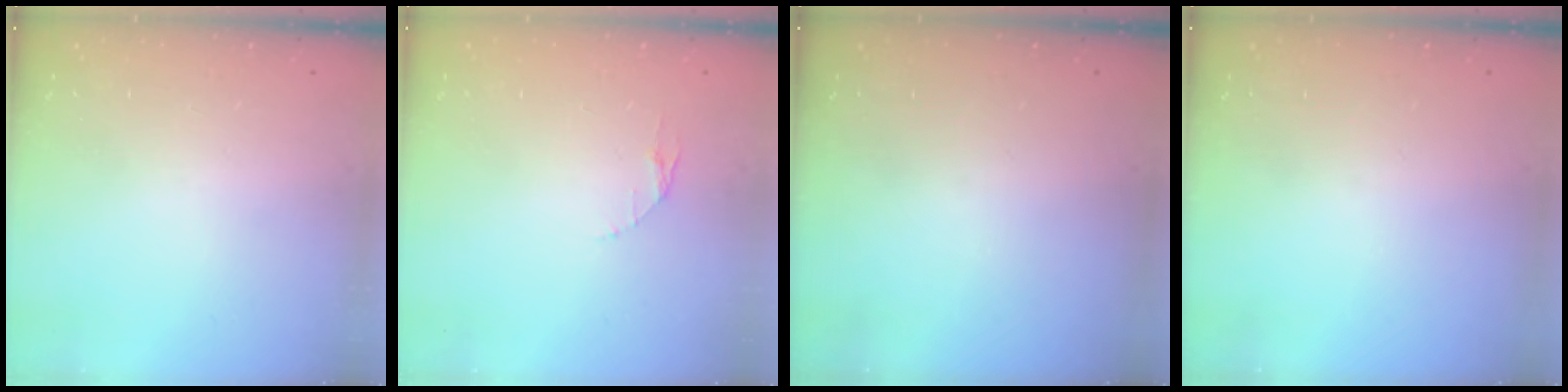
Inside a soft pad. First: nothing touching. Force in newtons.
{"total": 3.5, "press": 3.4, "slide": 0.4}
{"total": 0.0}
{"total": 0.0}